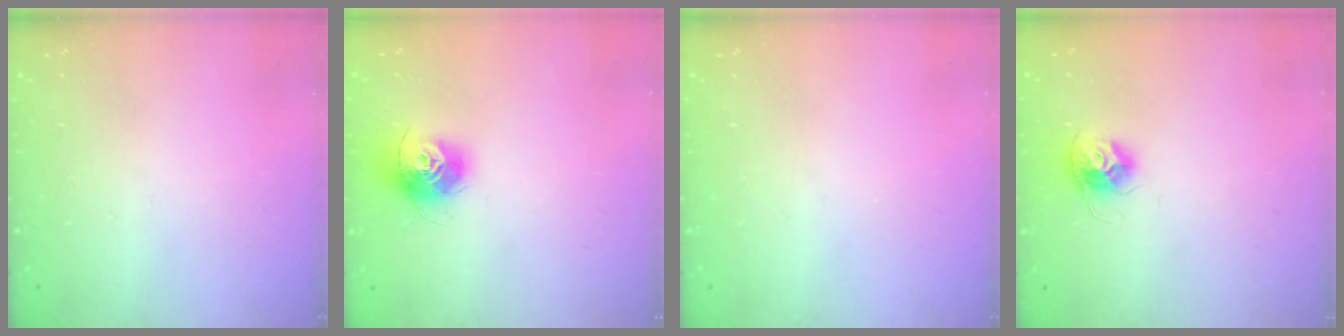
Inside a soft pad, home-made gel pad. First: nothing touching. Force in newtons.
{"total": 12.1, "press": 12.1, "slide": 0.8}
{"total": 0.0}
{"total": 10.1, "press": 10.1, "slide": 0.7}